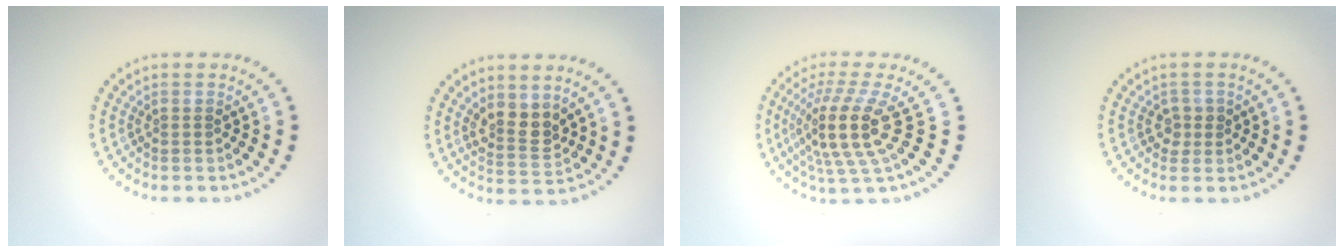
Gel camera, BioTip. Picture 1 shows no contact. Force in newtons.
{"total": 2.6, "press": 2.4, "slide": 1.2}
{"total": 5.2, "press": 3.8, "slide": 3.7}
{"total": 1.2, "press": 1.1, "slide": 0.4}